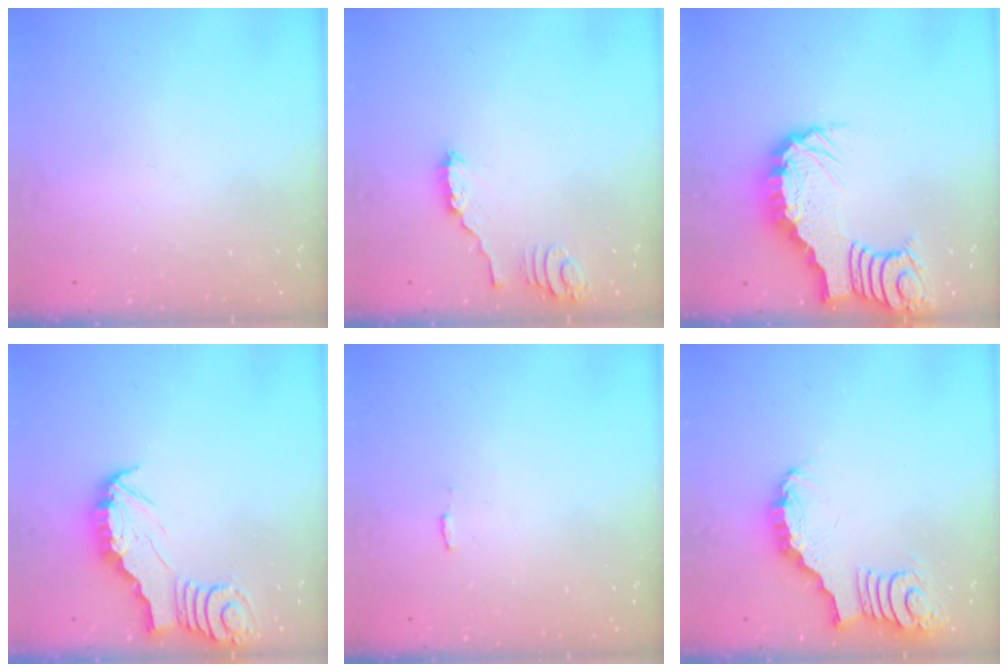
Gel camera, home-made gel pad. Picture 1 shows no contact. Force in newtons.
{"total": 2.3, "press": 2.3, "slide": 0.2}
{"total": 5.6, "press": 5.6, "slide": 0.8}
{"total": 3.0, "press": 3.0, "slide": 0.3}
{"total": 3.0, "press": 3.0, "slide": 0.2}
{"total": 3.4, "press": 3.4, "slide": 0.5}